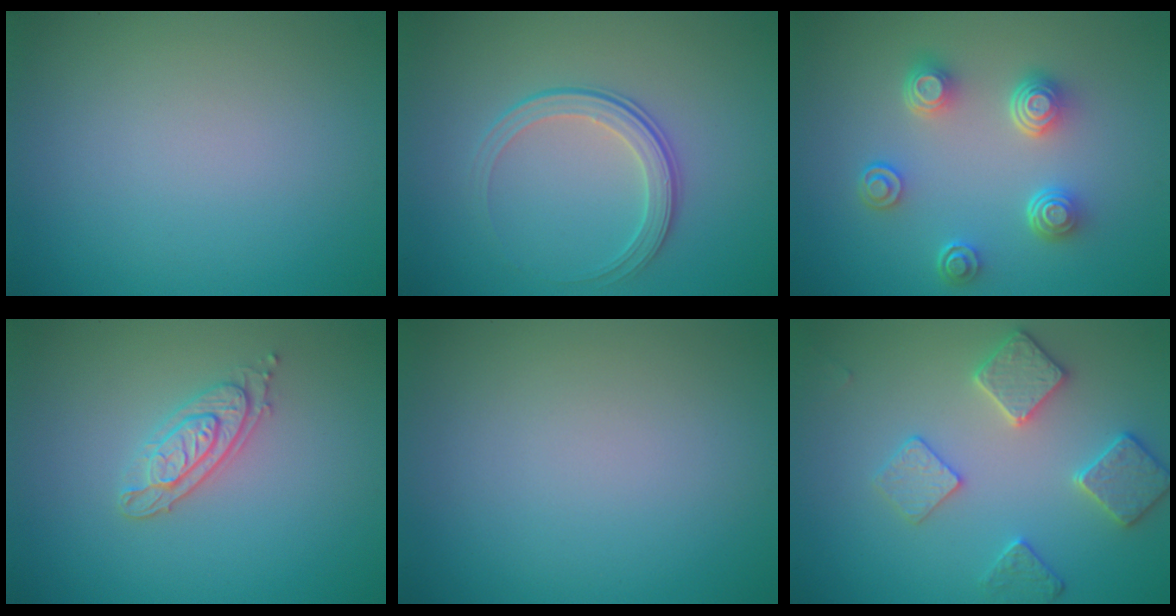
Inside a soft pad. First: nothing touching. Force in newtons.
{"total": 2.5, "press": 1.9, "slide": 1.7}
{"total": 4.4, "press": 3.3, "slide": 3.0}
{"total": 2.6, "press": 2.4, "slide": 1.0}
{"total": 0.0}
{"total": 3.5, "press": 3.5, "slide": 0.2}